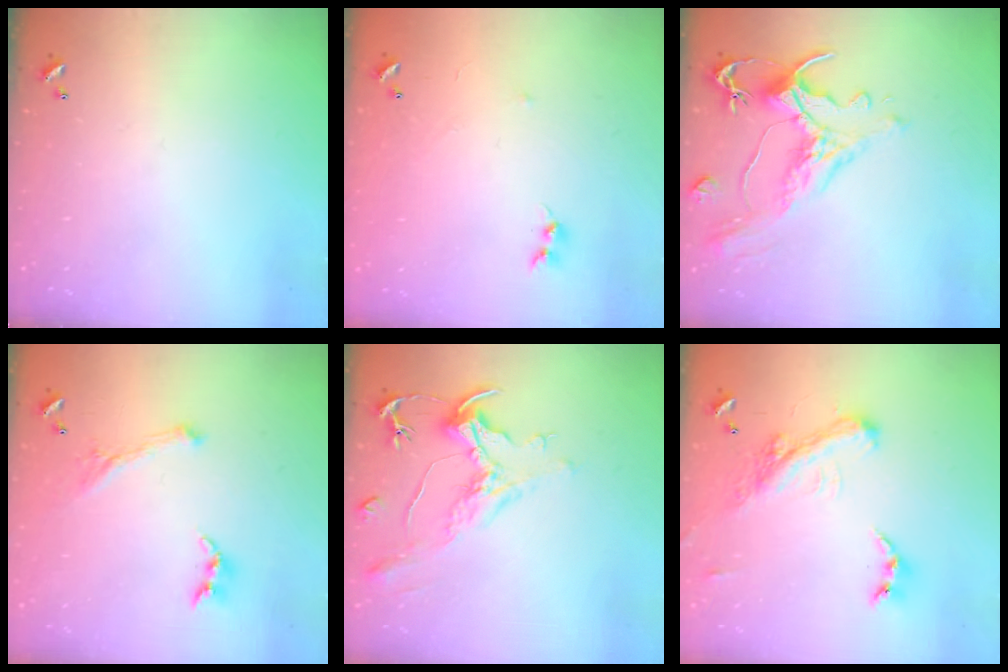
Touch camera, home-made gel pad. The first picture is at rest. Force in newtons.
{"total": 7.7, "press": 7.7, "slide": 0.5}
{"total": 1.6, "press": 0.0, "slide": 1.6}
{"total": 1.6, "press": 1.5, "slide": 0.4}
{"total": 2.2, "press": 1.7, "slide": 1.3}
{"total": 4.8, "press": 4.7, "slide": 1.1}